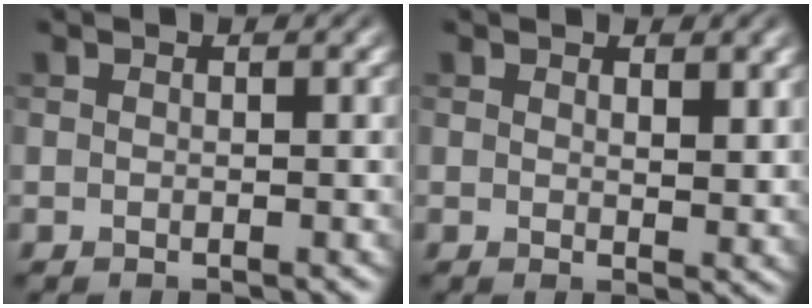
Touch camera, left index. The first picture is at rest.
{"total": 2.3, "force": [1.3, 0.8, 1.7], "torque": [-0.022, -0.010, 0.026]}